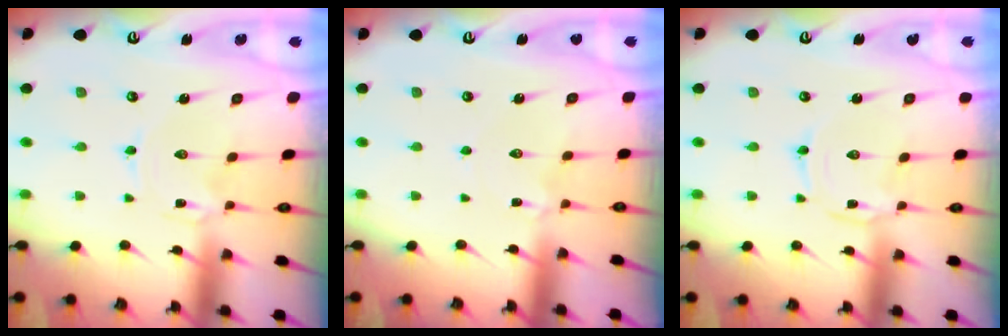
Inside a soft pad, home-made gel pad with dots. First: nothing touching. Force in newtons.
{"total": 1.2, "press": 1.2, "slide": 0.3}
{"total": 1.3, "press": 1.3, "slide": 0.2}